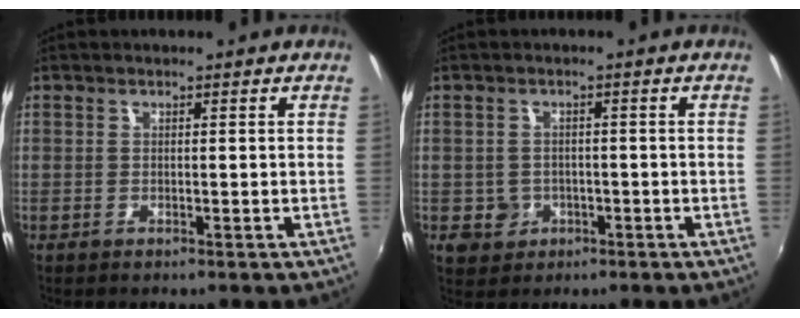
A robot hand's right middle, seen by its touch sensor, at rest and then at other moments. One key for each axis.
{"total": 4.7, "fx": -1.4, "fy": 4.3, "fz": 1.1, "tx": -0.031, "ty": 0.002, "tz": -0.015}